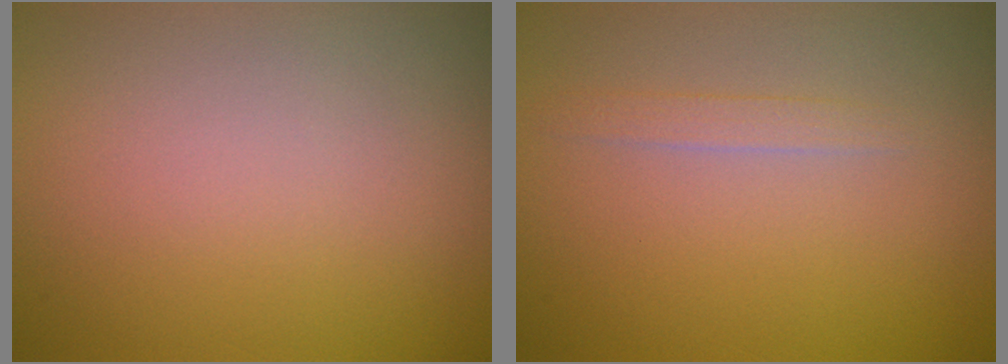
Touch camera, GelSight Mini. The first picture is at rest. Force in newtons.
{"total": 1.1, "press": 1.1, "slide": 0.1}